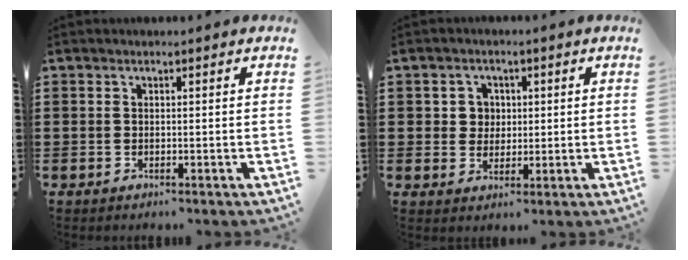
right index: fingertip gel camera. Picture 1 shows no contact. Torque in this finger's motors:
{"motor_torque": [0.21, -0.18, 0.05, 0.02]}